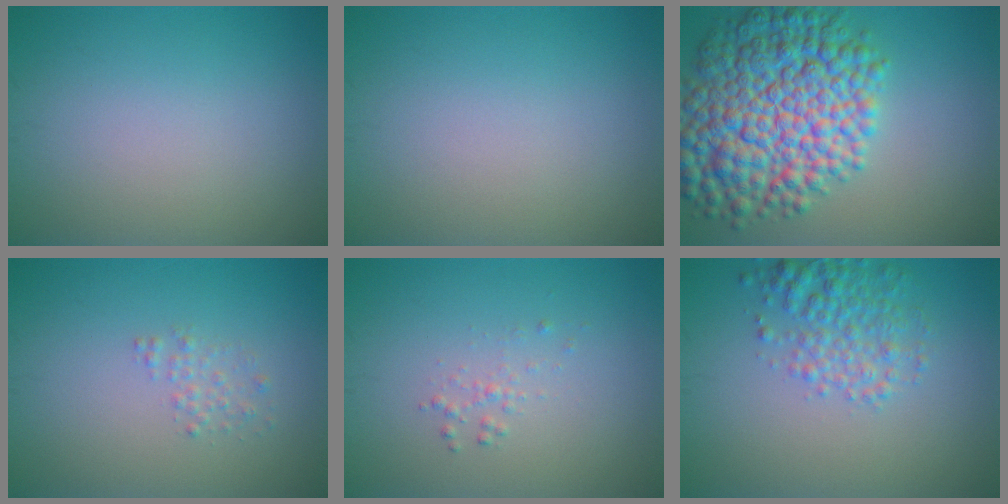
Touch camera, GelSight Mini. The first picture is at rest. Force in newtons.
{"total": 0.0}
{"total": 12.1, "press": 12.1, "slide": 0.2}
{"total": 1.2, "press": 1.2, "slide": 0.0}
{"total": 0.9, "press": 0.9, "slide": 0.0}
{"total": 3.7, "press": 3.7, "slide": 0.1}